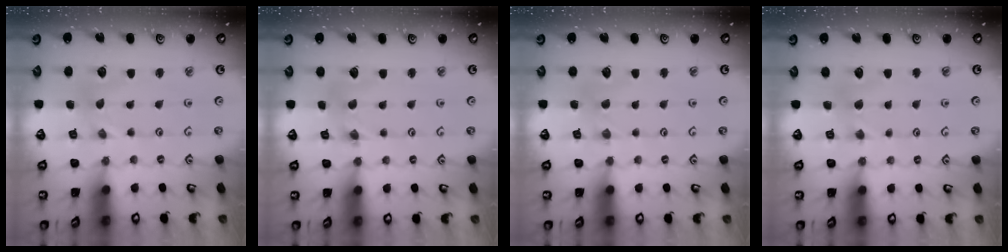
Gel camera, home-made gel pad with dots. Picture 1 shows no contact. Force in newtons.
{"total": 1.4, "press": 1.4, "slide": 0.0}
{"total": 2.2, "press": 2.1, "slide": 0.5}
{"total": 2.5, "press": 2.5, "slide": 0.4}